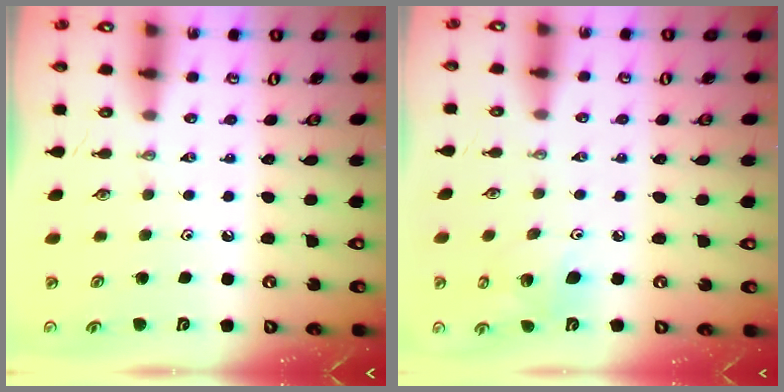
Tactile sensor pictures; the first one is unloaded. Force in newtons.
{"total": 7.9, "press": 7.7, "slide": 1.6}